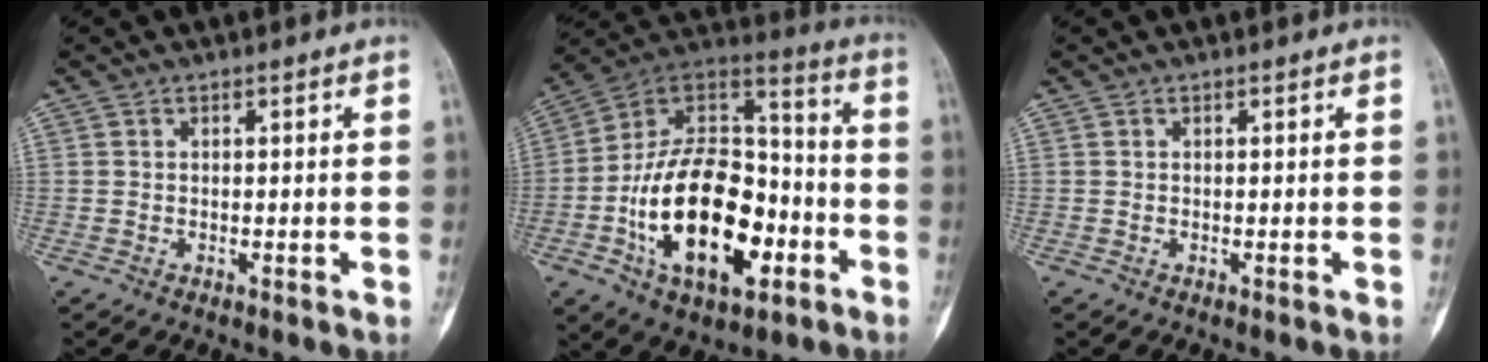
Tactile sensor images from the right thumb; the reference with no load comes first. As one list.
[{"total": 26.3, "force": [-8.1, 14.7, 20.3], "torque": [-0.330, 0.055, -0.126]}, {"total": 0.0}]